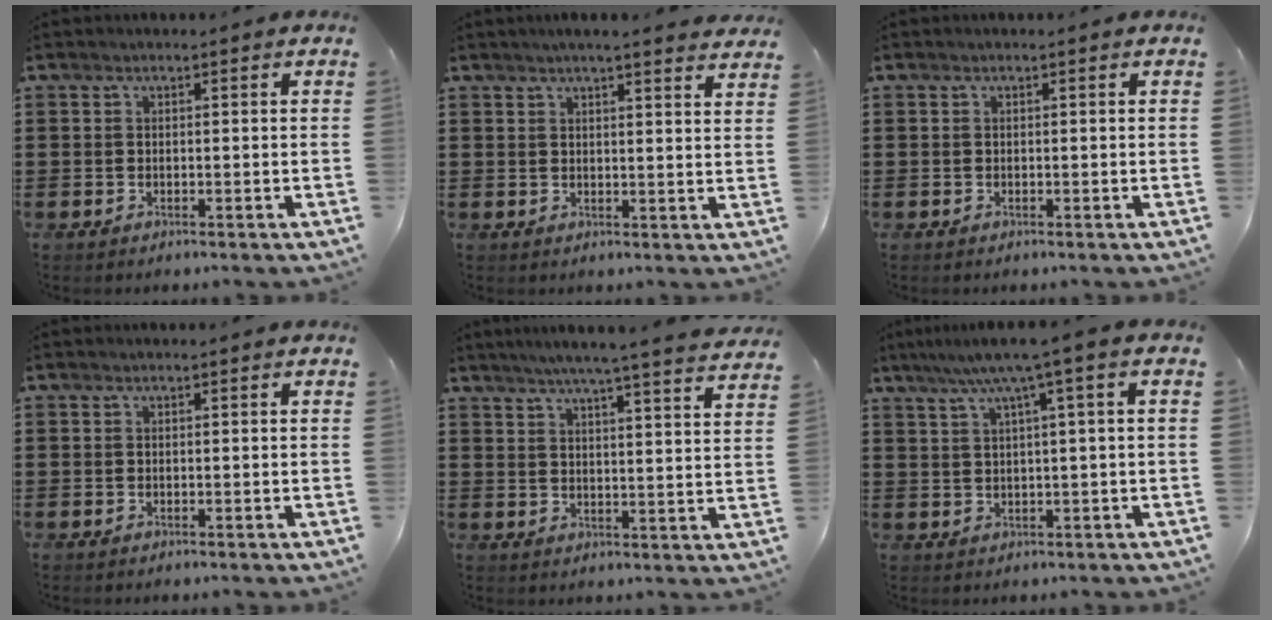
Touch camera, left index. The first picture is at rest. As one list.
[{"total": 3.1, "force": [2.9, -0.5, 1.0], "torque": [-0.028, -0.007, 0.053]}, {"total": 0.0}, {"total": 0.0}, {"total": 5.6, "force": [4.9, -1.0, 2.5], "torque": [-0.067, -0.030, 0.080]}, {"total": 5.2, "force": [2.1, -0.5, 4.7], "torque": [-0.097, -0.002, 0.029]}]